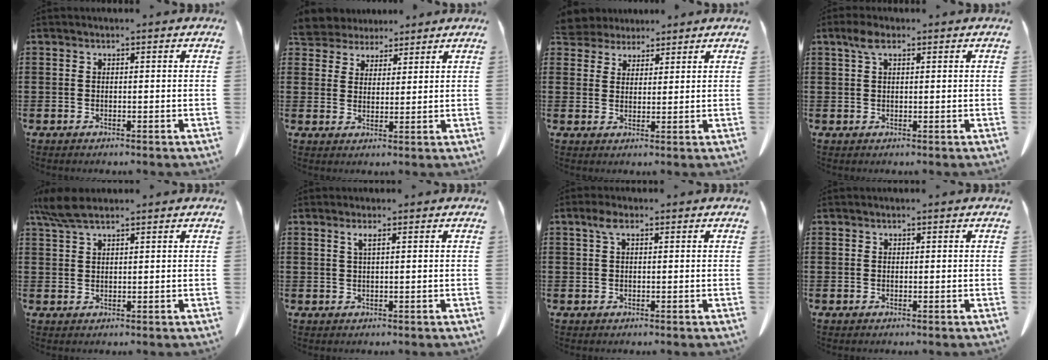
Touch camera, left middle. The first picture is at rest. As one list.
[{"total": 4.4, "force": [4.1, 1.8, 0.0], "torque": [-0.020, -0.010, 0.075]}, {"total": 3.9, "force": [3.6, 1.5, 0.0], "torque": [-0.016, -0.006, 0.067]}, {"total": 2.8, "force": [1.3, 1.3, 2.1], "torque": [-0.047, 0.008, 0.022]}, {"total": 4.8, "force": [3.5, 1.1, 3.1], "torque": [-0.076, -0.001, 0.063]}, {"total": 1.3, "force": [0.6, 0.0, 1.2], "torque": [-0.025, 0.001, 0.010]}, {"total": 2.3, "force": [0.8, 1.0, 1.9], "torque": [-0.042, 0.008, 0.012]}, {"total": 0.0}]